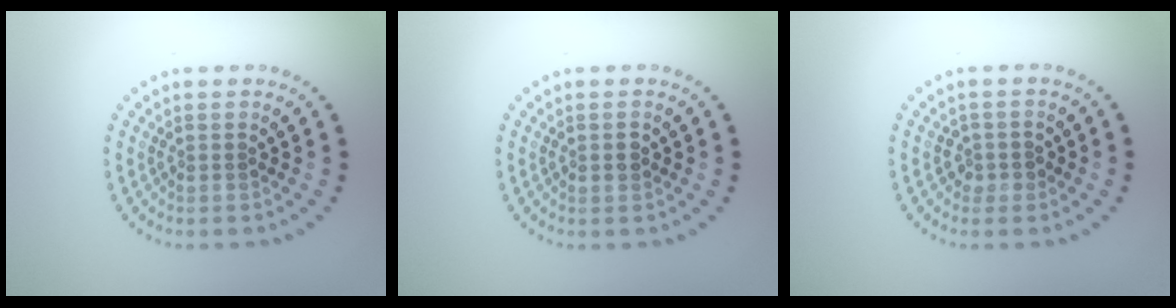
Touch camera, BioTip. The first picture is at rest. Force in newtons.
{"total": 1.2, "press": 1.2, "slide": 0.1}
{"total": 1.4, "press": 1.2, "slide": 0.6}